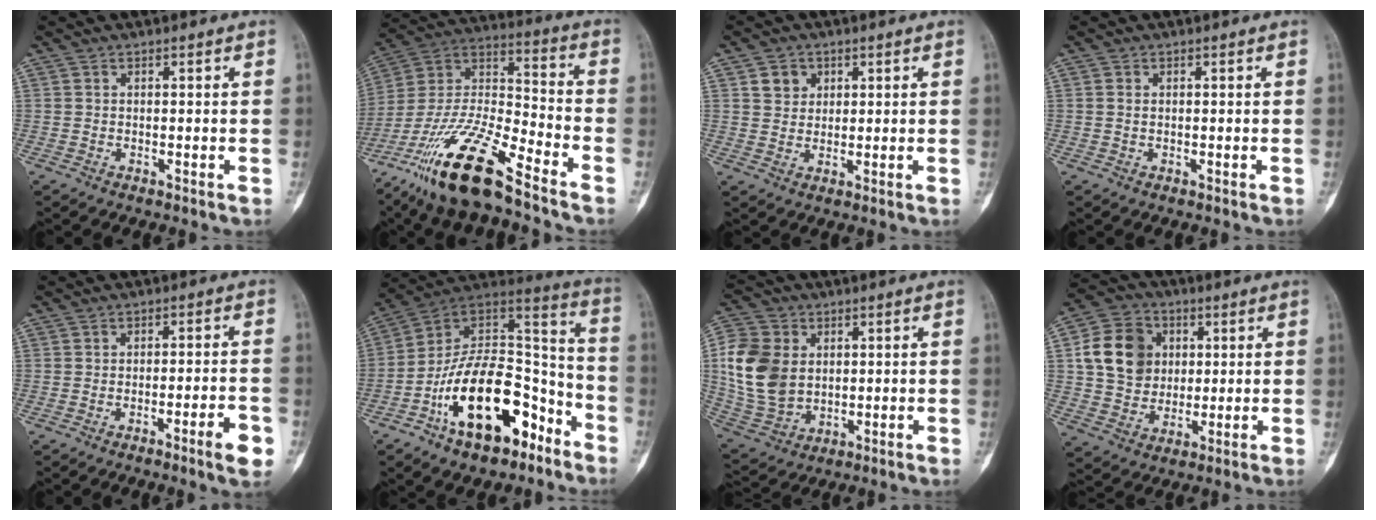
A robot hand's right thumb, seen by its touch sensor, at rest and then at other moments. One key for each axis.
{"total": 21.0, "fx": -14.5, "fy": 4.8, "fz": 14.4, "tx": -0.302, "ty": 0.053, "tz": -0.273}
{"total": 4.0, "fx": 1.7, "fy": 3.4, "fz": 1.2, "tx": -0.001, "ty": -0.008, "tz": 0.029}
{"total": 0.8, "fx": 0.1, "fy": 0.6, "fz": 0.6, "tx": -0.013, "ty": 0.002, "tz": 0.005}
{"total": 5.6, "fx": -2.8, "fy": 0.7, "fz": 4.9, "tx": -0.069, "ty": 0.014, "tz": -0.038}
{"total": 23.6, "fx": -11.3, "fy": 12.3, "fz": 16.6, "tx": -0.259, "ty": 0.102, "tz": -0.184}
{"total": 14.6, "fx": 1.9, "fy": 11.2, "fz": 9.1, "tx": -0.172, "ty": -0.005, "tz": 0.044}
{"total": 13.6, "fx": 2.7, "fy": 11.3, "fz": 7.0, "tx": -0.099, "ty": 0.002, "tz": 0.048}